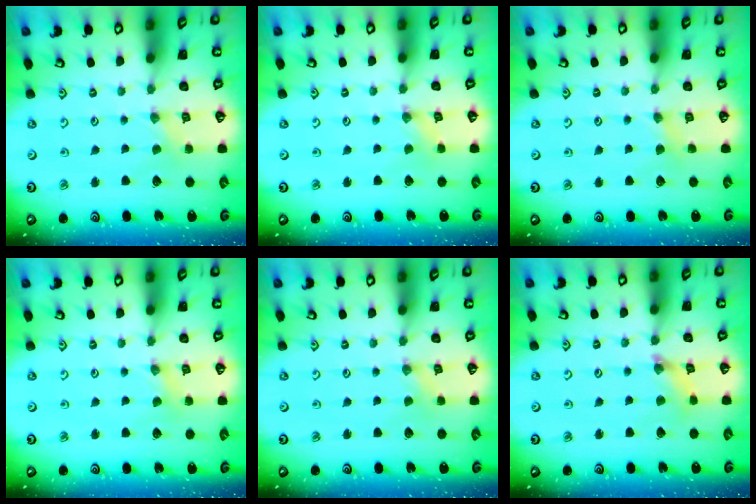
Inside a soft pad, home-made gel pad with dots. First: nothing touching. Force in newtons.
{"total": 0.8, "press": 0.8, "slide": 0.2}
{"total": 1.9, "press": 1.9, "slide": 0.4}
{"total": 1.1, "press": 1.1, "slide": 0.2}
{"total": 0.0}
{"total": 3.1, "press": 3.1, "slide": 0.4}